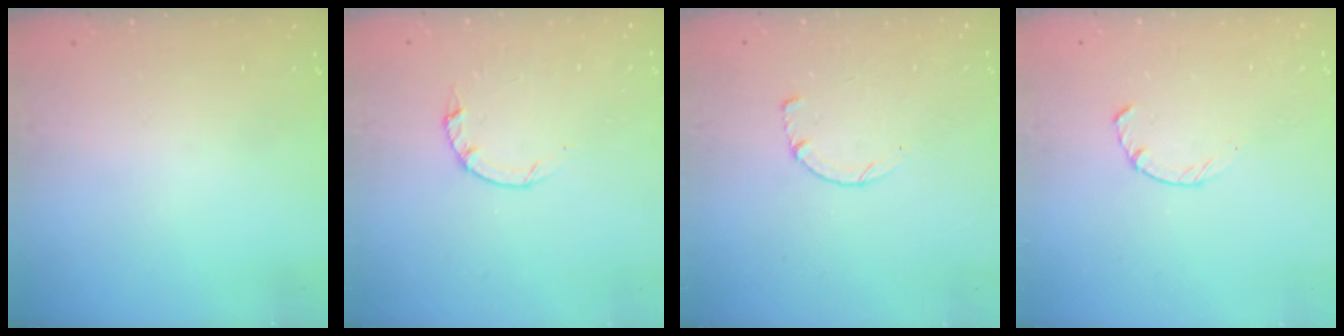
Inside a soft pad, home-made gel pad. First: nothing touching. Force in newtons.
{"total": 2.2, "press": 2.1, "slide": 0.4}
{"total": 2.6, "press": 2.5, "slide": 0.3}
{"total": 2.4, "press": 2.3, "slide": 0.4}